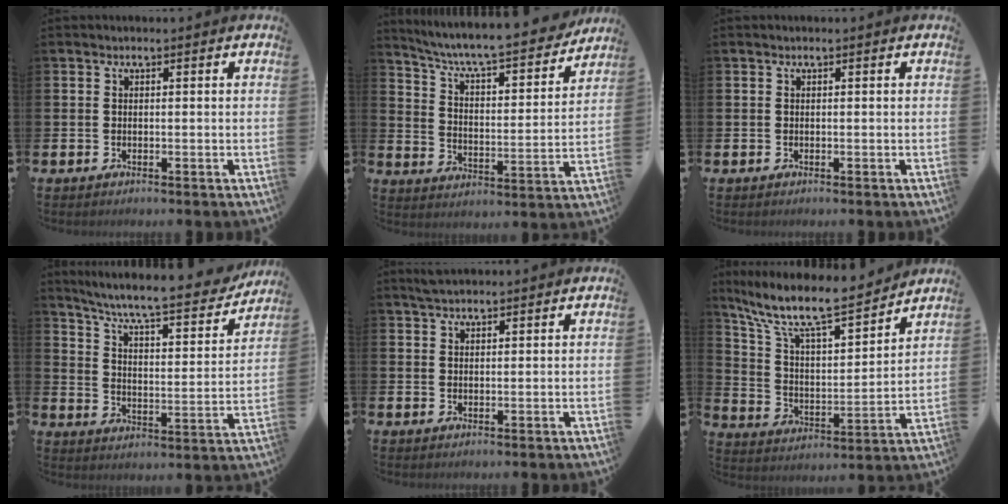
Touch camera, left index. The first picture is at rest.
{"total": 7.7, "force": [7.1, 0.8, 2.9], "torque": [-0.076, -0.059, 0.114]}
{"total": 0.0}
{"total": 8.5, "force": [7.6, 1.1, 3.7], "torque": [-0.093, -0.056, 0.121]}
{"total": 2.4, "force": [2.3, 0.5, 0.6], "torque": [-0.005, -0.002, 0.040]}
{"total": 11.1, "force": [9.7, 2.1, 4.9], "torque": [-0.133, -0.064, 0.164]}